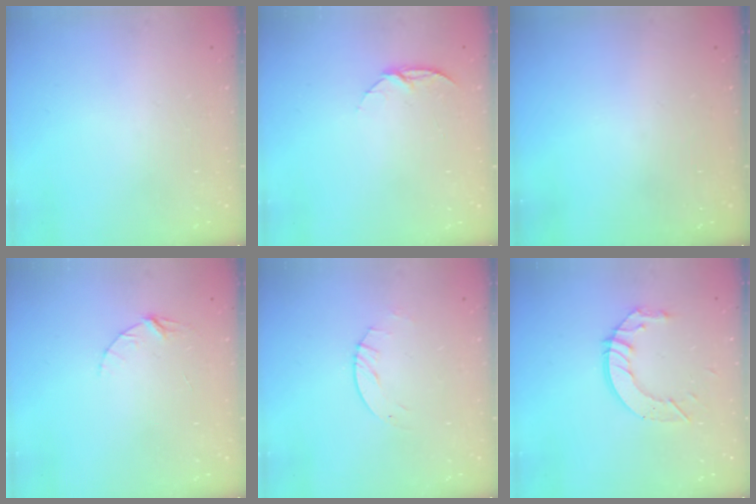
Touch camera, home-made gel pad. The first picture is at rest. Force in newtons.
{"total": 6.9, "press": 6.9, "slide": 0.8}
{"total": 0.0}
{"total": 3.9, "press": 3.9, "slide": 0.4}
{"total": 2.8, "press": 2.8, "slide": 0.4}
{"total": 8.9, "press": 8.9, "slide": 0.7}